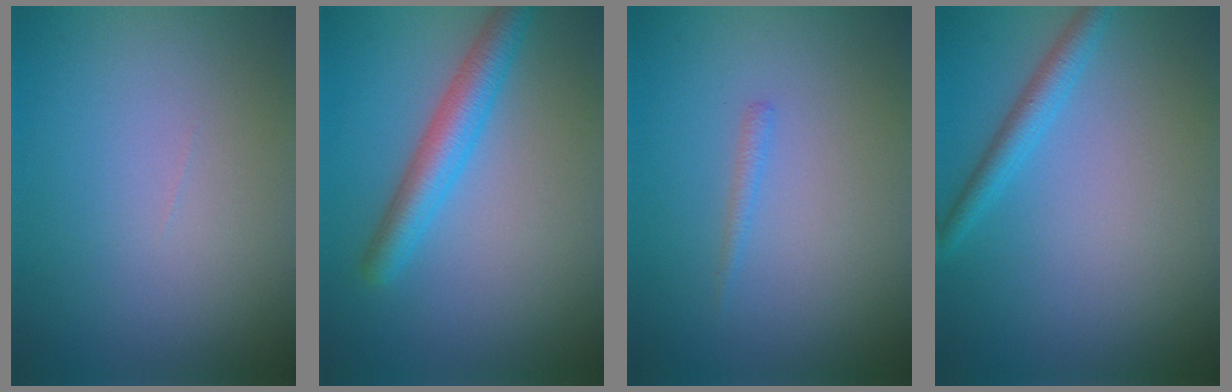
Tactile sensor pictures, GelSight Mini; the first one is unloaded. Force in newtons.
{"total": 3.8, "press": 3.8, "slide": 0.1}
{"total": 0.7, "press": 0.7, "slide": 0.1}
{"total": 2.2, "press": 2.2, "slide": 0.1}